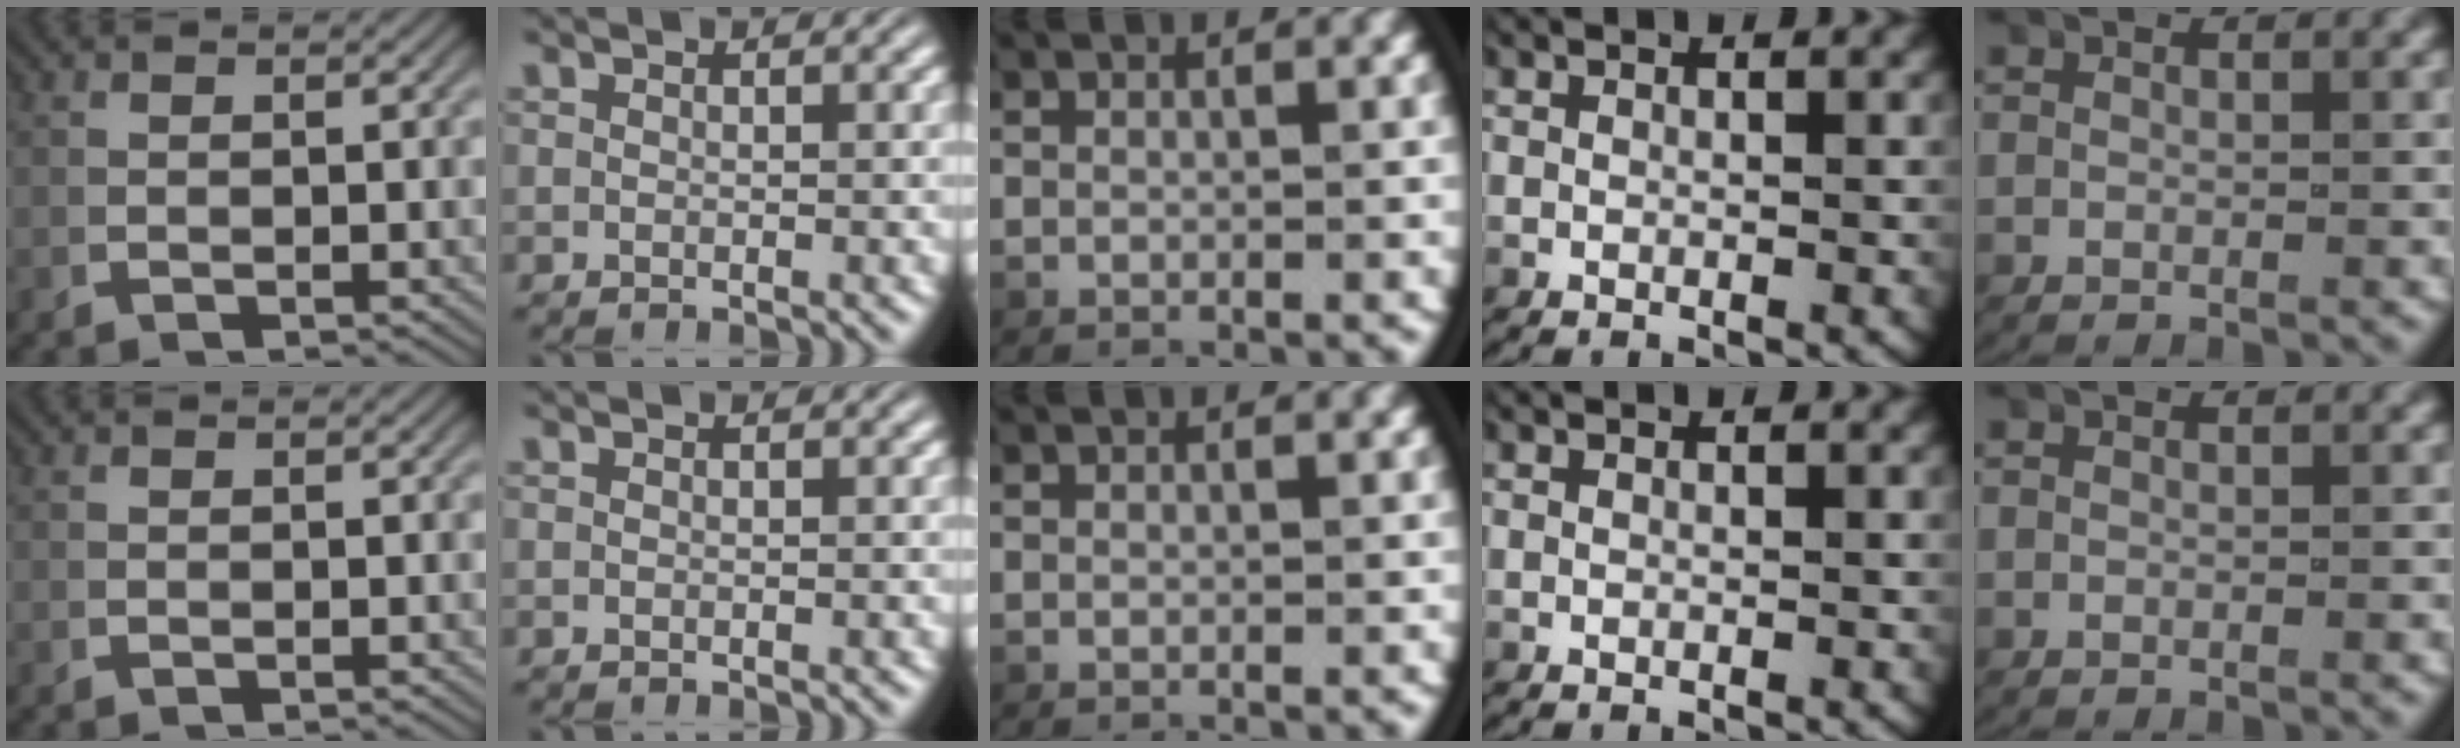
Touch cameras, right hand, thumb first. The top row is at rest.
{}